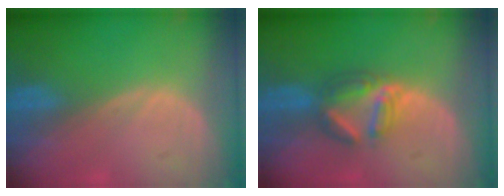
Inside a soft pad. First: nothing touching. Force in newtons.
{"total": 5.9, "press": 5.4, "slide": 2.3}